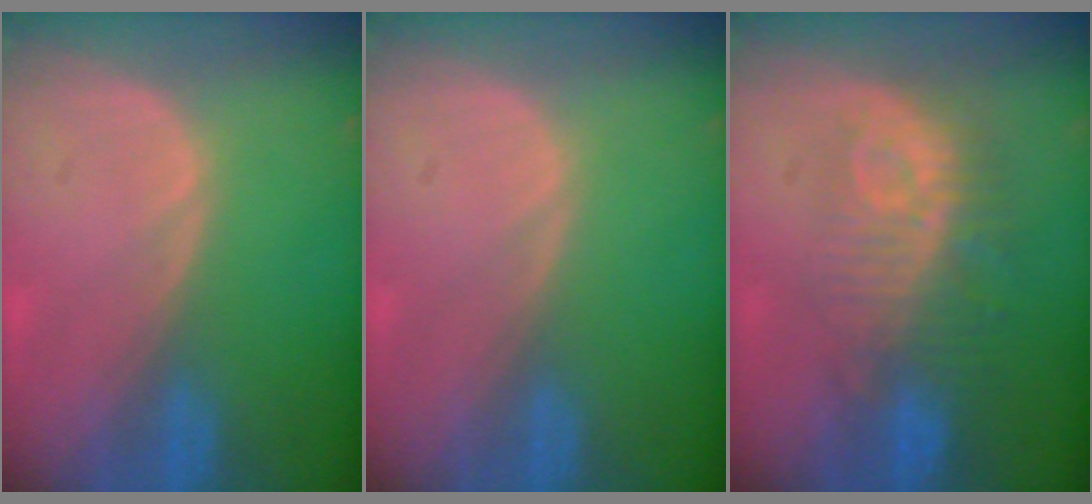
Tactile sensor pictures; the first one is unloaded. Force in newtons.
{"total": 0.0}
{"total": 9.7, "press": 8.8, "slide": 4.0}